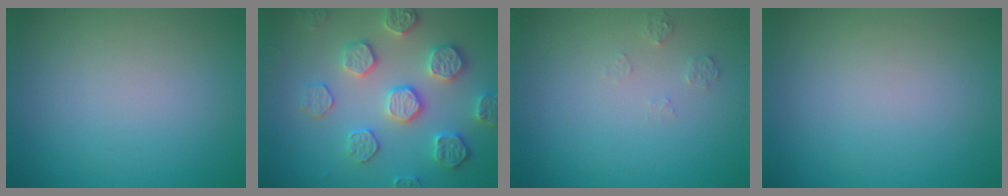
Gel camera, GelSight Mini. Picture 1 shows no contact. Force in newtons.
{"total": 4.8, "press": 4.6, "slide": 1.2}
{"total": 1.1, "press": 1.1, "slide": 0.1}
{"total": 0.0}